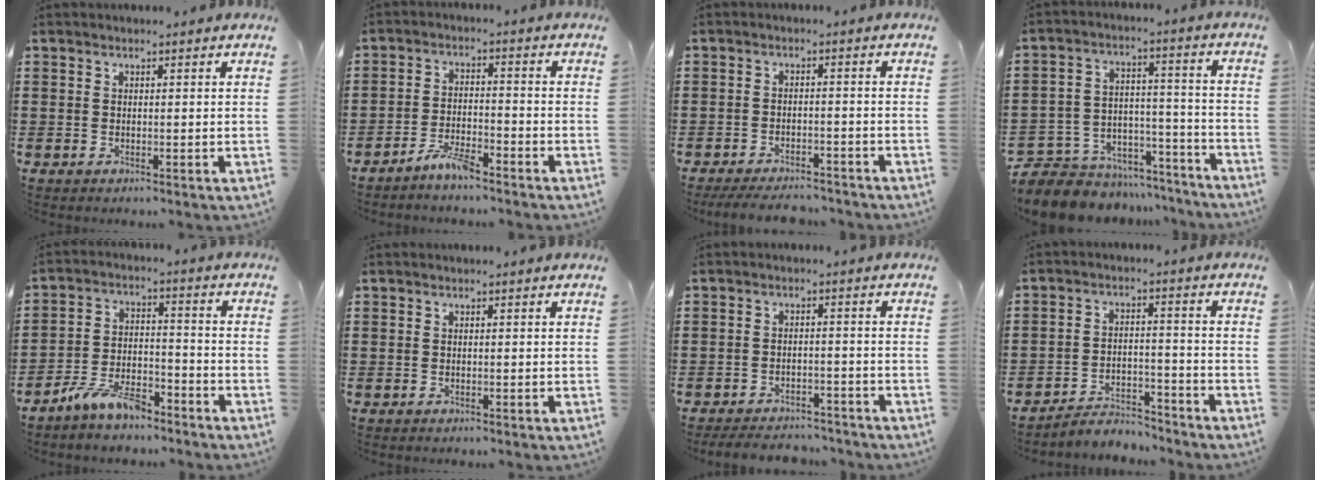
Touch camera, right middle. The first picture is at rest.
{"total": 4.1, "force": [-3.6, 0.5, 2.0], "torque": [-0.051, 0.000, -0.072]}
{"total": 3.8, "force": [-3.6, 0.6, 0.9], "torque": [-0.020, 0.002, -0.075]}
{"total": 6.5, "force": [-5.7, 3.1, 0.0], "torque": [-0.008, 0.019, -0.113]}
{"total": 7.4, "force": [-6.3, 2.0, 3.3], "torque": [-0.076, 0.001, -0.121]}
{"total": 0.0}
{"total": 3.6, "force": [-3.6, 0.7, 0.1], "torque": [-0.005, 0.004, -0.077]}
{"total": 4.7, "force": [-4.6, 1.0, 0.3], "torque": [-0.008, 0.010, -0.097]}